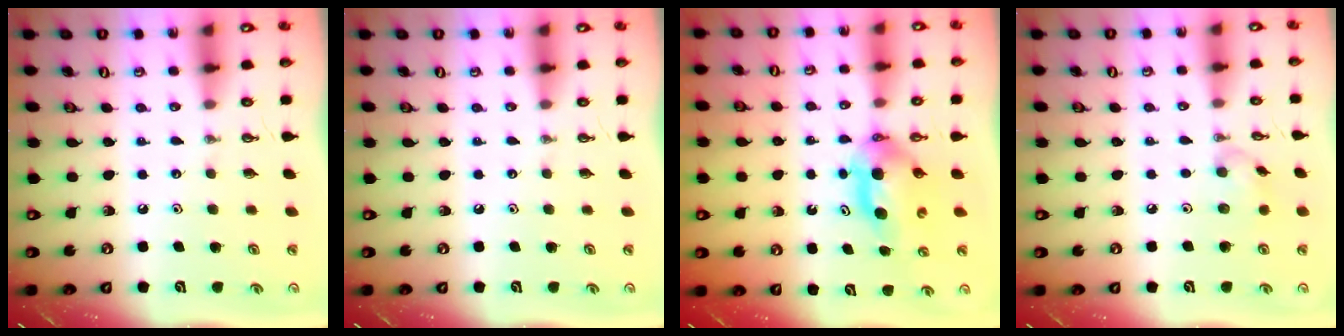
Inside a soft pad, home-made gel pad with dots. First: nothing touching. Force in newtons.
{"total": 0.0}
{"total": 5.1, "press": 5.1, "slide": 0.7}
{"total": 6.8, "press": 6.8, "slide": 0.9}